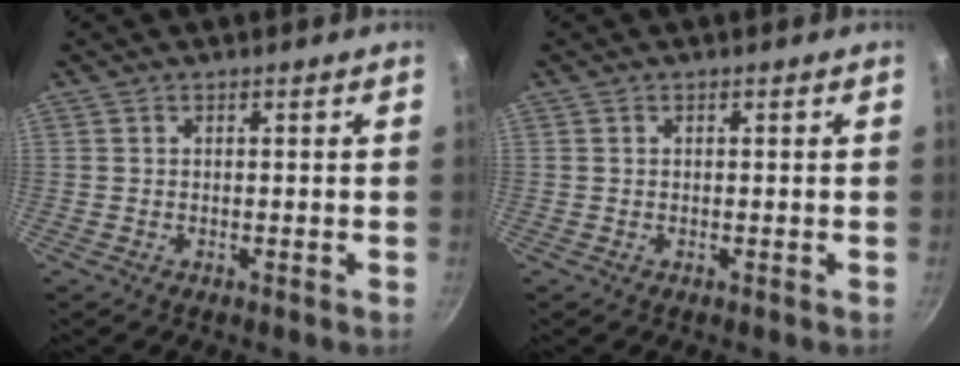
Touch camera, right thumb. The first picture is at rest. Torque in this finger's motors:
{"motor_torque": [0.22, 0.03, 0.26, -0.04, 0.11]}